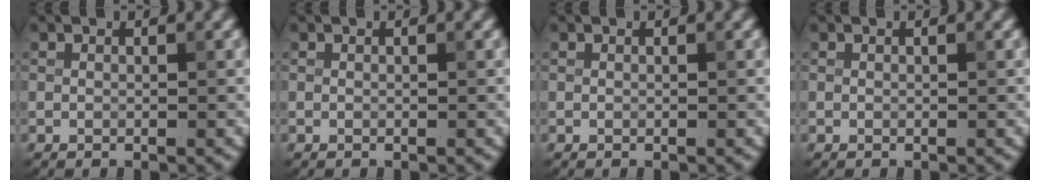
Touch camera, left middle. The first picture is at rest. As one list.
[{"total": 0.0}, {"total": 0.0}, {"total": 0.0}]